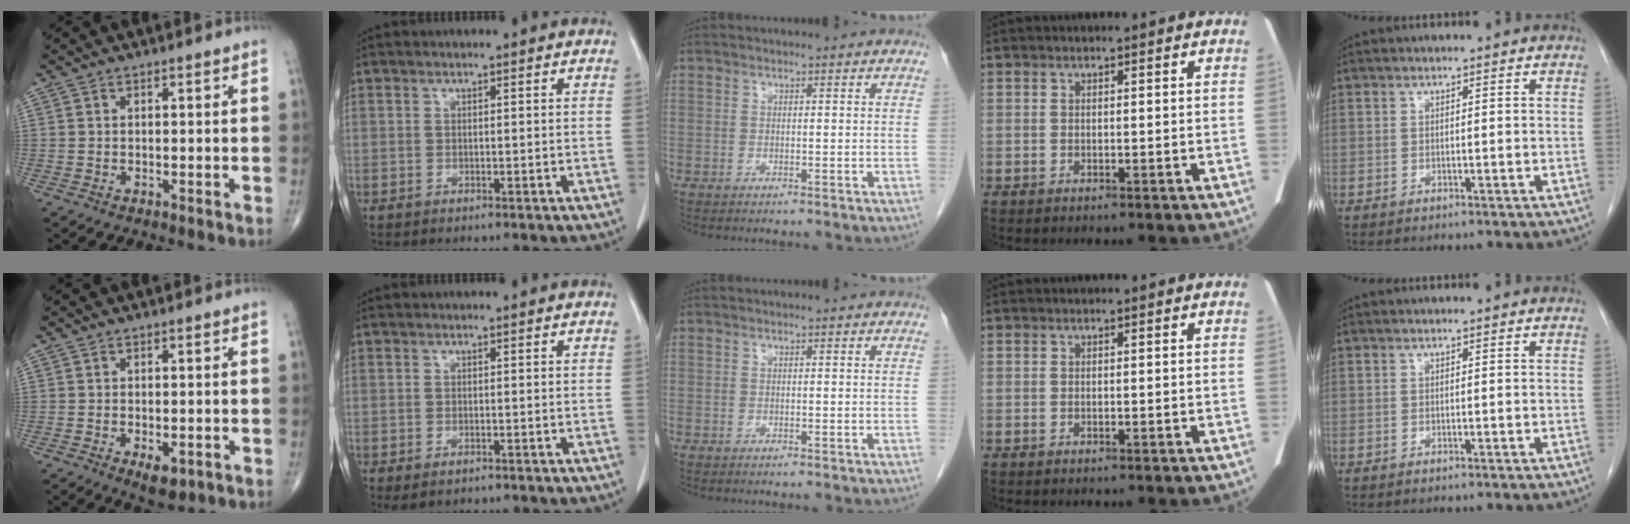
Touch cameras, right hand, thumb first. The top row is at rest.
{"thumb": {"total": 3.8, "force": [-1.4, 1.8, 3.1], "torque": [-0.042, -0.005, -0.016]}, "index": {"total": 1.8, "force": [-1.0, 0.8, 1.3], "torque": [-0.024, -0.005, -0.007]}}